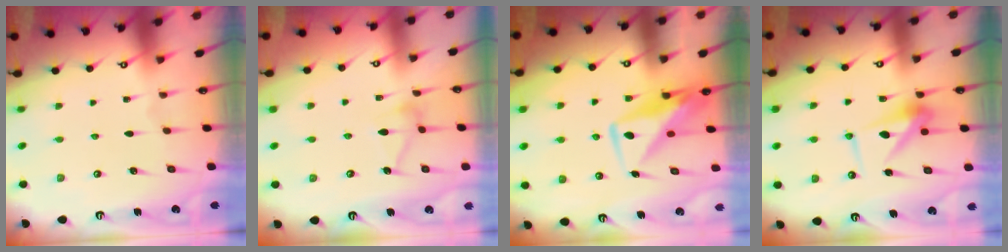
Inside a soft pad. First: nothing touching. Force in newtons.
{"total": 9.2, "press": 9.2, "slide": 0.4}
{"total": 11.4, "press": 11.4, "slide": 0.9}
{"total": 9.9, "press": 9.9, "slide": 0.2}